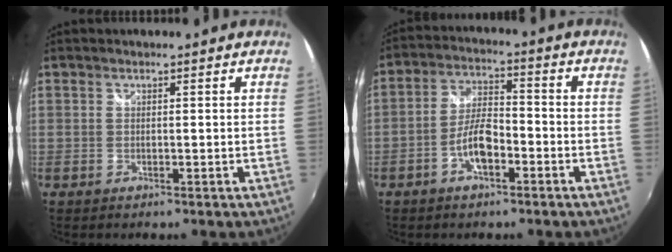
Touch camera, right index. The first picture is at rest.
{"total": 6.9, "force": [-3.3, 2.6, 5.5], "torque": [-0.117, 0.011, -0.058]}